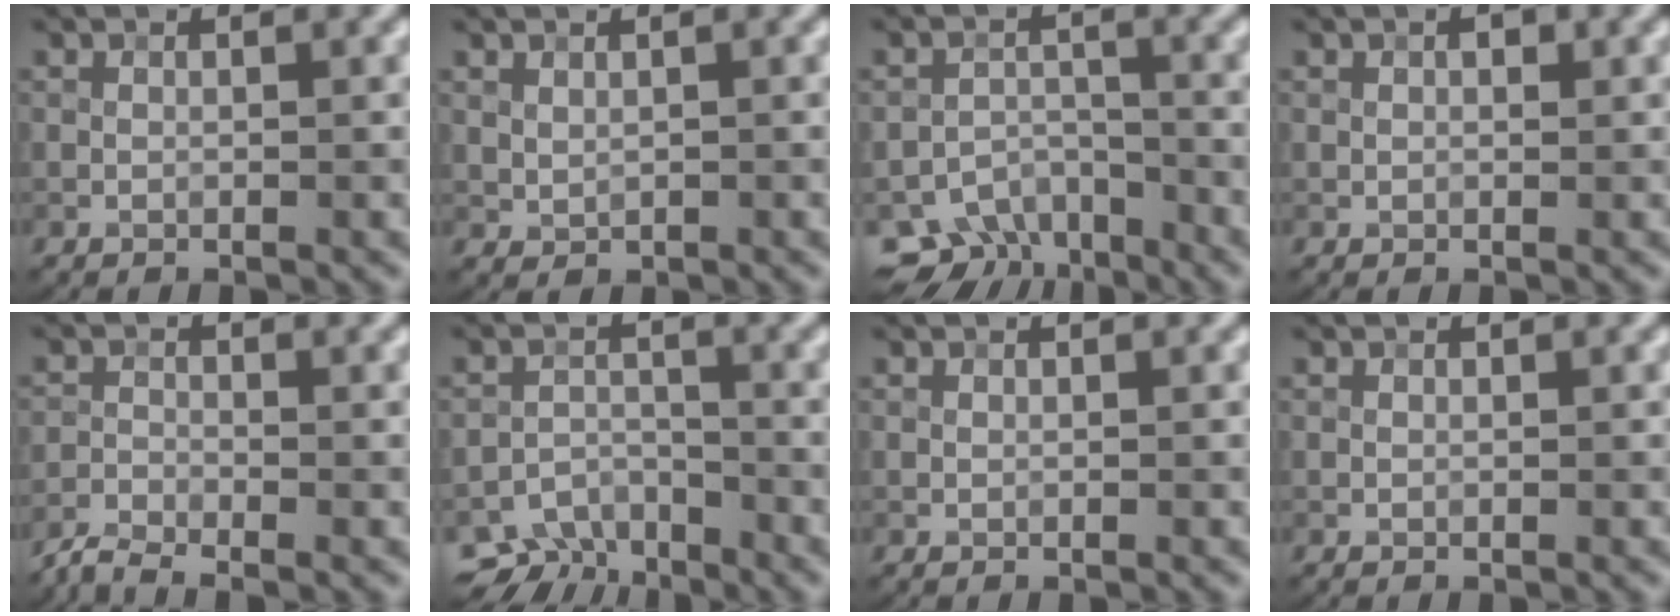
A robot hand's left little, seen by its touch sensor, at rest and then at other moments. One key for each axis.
{"total": 0.9, "fx": 0.4, "fy": 0.6, "fz": 0.5, "tx": -0.010, "ty": -0.002, "tz": 0.012}
{"total": 6.8, "fx": -5.5, "fy": 3.6, "fz": 1.9, "tx": -0.017, "ty": -0.014, "tz": -0.086}
{"total": 0.8, "fx": 0.2, "fy": 0.5, "fz": 0.6, "tx": -0.011, "ty": 0.002, "tz": 0.003}
{"total": 2.7, "fx": -2.6, "fy": 0.1, "fz": 0.7, "tx": -0.020, "ty": -0.002, "tz": -0.060}
{"total": 4.4, "fx": -3.7, "fy": 2.1, "fz": 1.0, "tx": -0.005, "ty": -0.005, "tz": -0.066}
{"total": 0.0}
{"total": 0.0}